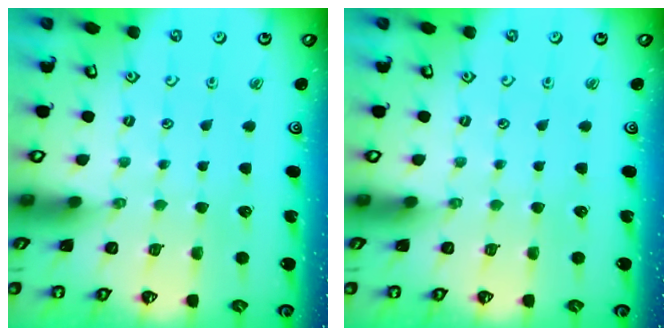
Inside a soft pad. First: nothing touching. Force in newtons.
{"total": 0.0}